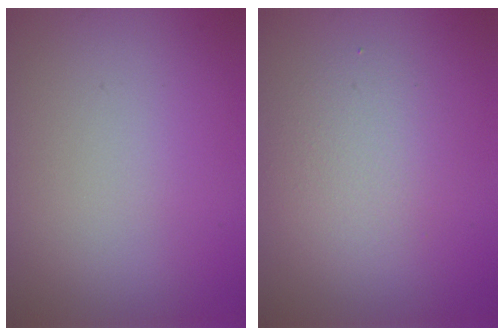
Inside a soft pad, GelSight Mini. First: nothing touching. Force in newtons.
{"total": 3.0, "press": 3.0, "slide": 0.2}